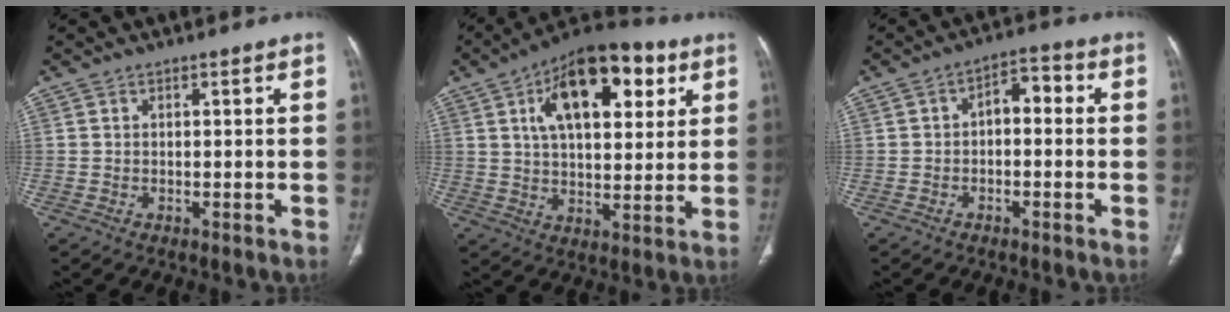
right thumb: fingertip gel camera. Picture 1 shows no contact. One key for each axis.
{"total": 19.6, "fx": 7.5, "fy": 9.9, "fz": 15.1, "tx": -0.196, "ty": -0.004, "tz": 0.114}
{"total": 5.1, "fx": -0.4, "fy": 3.1, "fz": 4.0, "tx": -0.046, "ty": 0.029, "tz": -0.018}